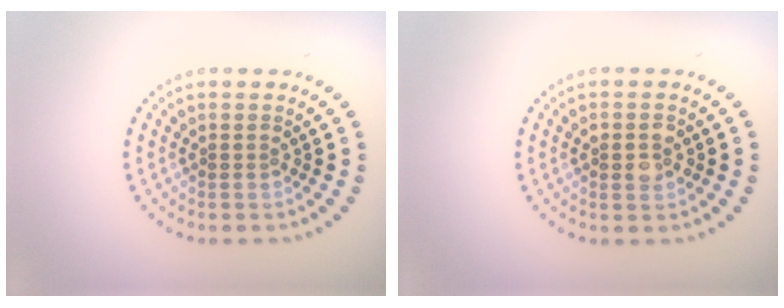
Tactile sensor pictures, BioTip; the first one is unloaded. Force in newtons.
{"total": 2.3, "press": 2.3, "slide": 0.2}